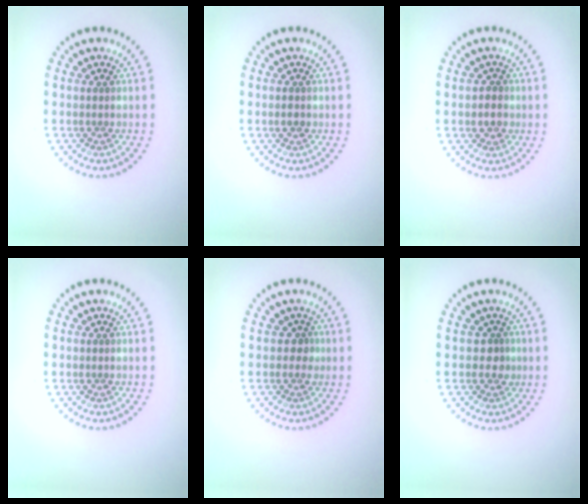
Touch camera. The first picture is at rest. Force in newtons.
{"total": 1.0, "press": 1.0, "slide": 0.0}
{"total": 1.3, "press": 1.2, "slide": 0.5}
{"total": 0.0}
{"total": 1.0, "press": 0.8, "slide": 0.6}
{"total": 1.5, "press": 1.2, "slide": 0.9}